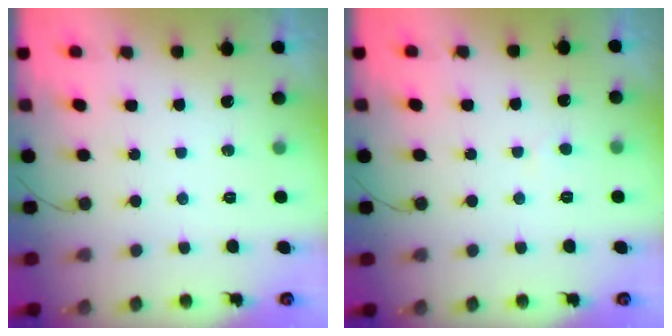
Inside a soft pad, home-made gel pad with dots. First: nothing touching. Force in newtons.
{"total": 1.8, "press": 1.8, "slide": 0.2}